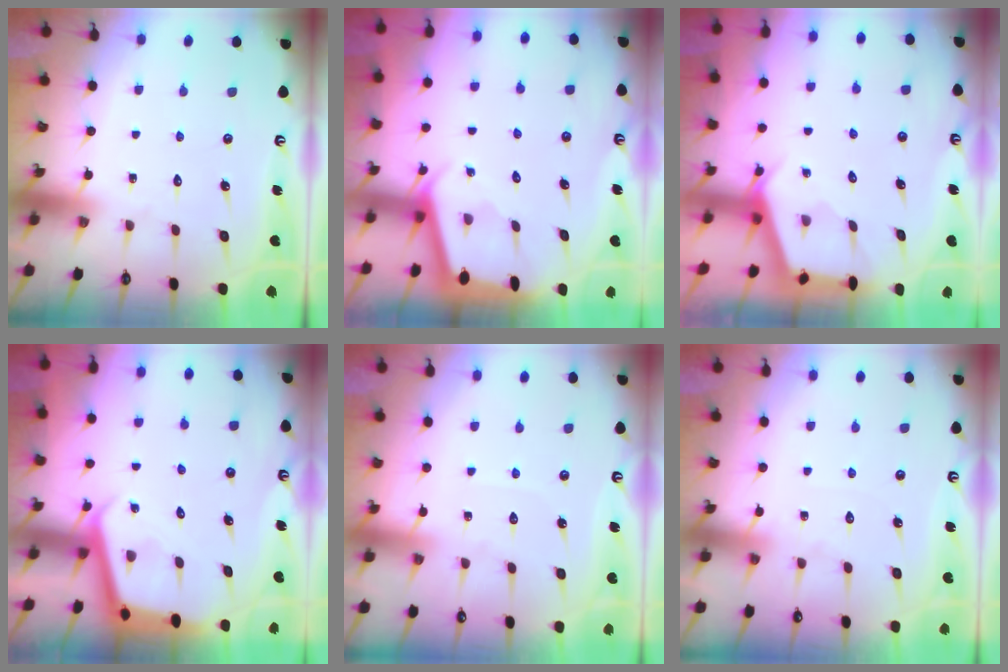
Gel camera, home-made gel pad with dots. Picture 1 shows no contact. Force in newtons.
{"total": 2.2, "press": 2.2, "slide": 0.2}
{"total": 2.7, "press": 2.7, "slide": 0.3}
{"total": 3.4, "press": 3.4, "slide": 0.2}
{"total": 2.0, "press": 2.0, "slide": 0.3}
{"total": 4.4, "press": 4.4, "slide": 0.7}